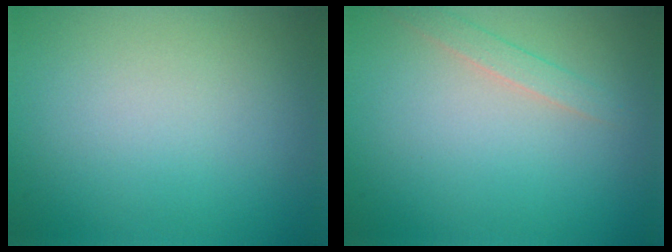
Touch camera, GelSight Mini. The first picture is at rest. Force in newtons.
{"total": 1.4, "press": 1.4, "slide": 0.1}